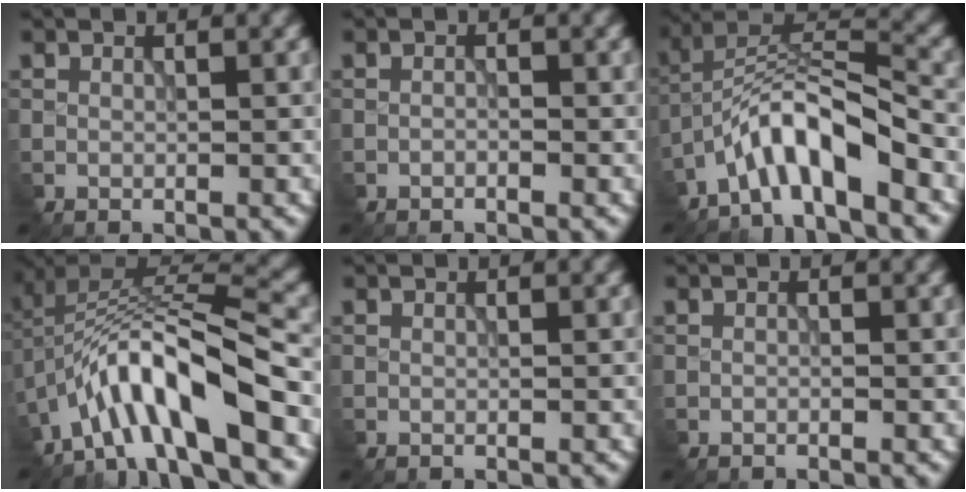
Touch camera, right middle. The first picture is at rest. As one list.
[{"total": 0.8, "force": [-0.5, 0.3, 0.5], "torque": [-0.012, -0.002, -0.008]}, {"total": 7.0, "force": [-4.5, 1.8, 5.0], "torque": [-0.088, 0.015, -0.087]}, {"total": 10.6, "force": [-5.1, 3.0, 8.8], "torque": [-0.154, 0.020, -0.094]}, {"total": 0.0}, {"total": 0.5, "force": [-0.3, 0.2, 0.4], "torque": [-0.007, -0.004, -0.003]}]